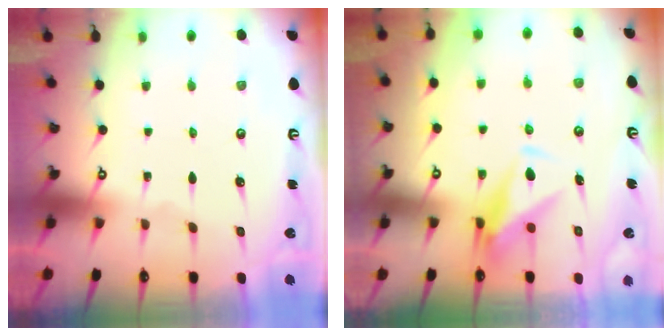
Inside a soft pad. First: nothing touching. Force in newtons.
{"total": 8.1, "press": 8.1, "slide": 0.4}